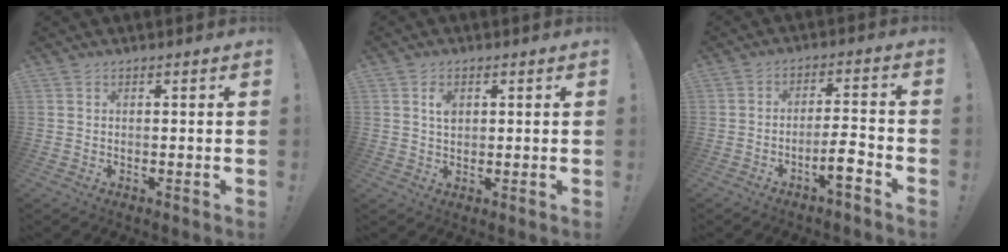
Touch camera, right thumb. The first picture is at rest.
{"total": 3.1, "force": [0.9, 2.1, 2.1], "torque": [-0.021, -0.004, 0.010]}
{"total": 7.2, "force": [-4.2, 1.4, 5.7], "torque": [-0.081, 0.018, -0.071]}